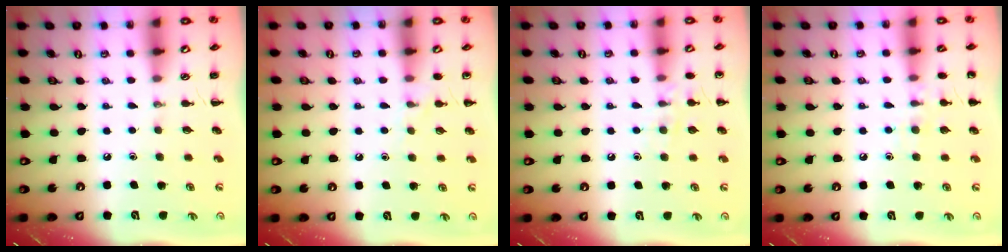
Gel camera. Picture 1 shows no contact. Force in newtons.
{"total": 6.1, "press": 5.7, "slide": 2.2}
{"total": 7.9, "press": 7.7, "slide": 1.5}
{"total": 7.9, "press": 7.7, "slide": 1.6}